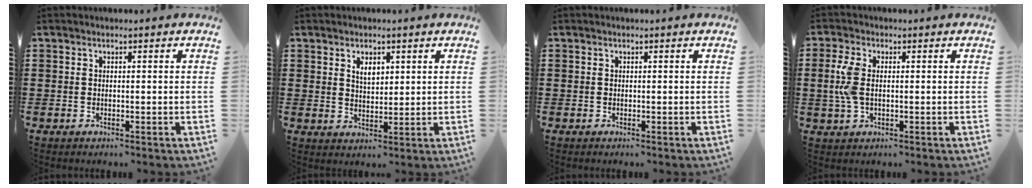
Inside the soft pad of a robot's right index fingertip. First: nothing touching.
{"total": 2.6, "force": [1.5, 1.4, 1.5], "torque": [-0.028, 0.001, 0.026]}
{"total": 0.0}
{"total": 5.1, "force": [0.2, 2.5, 4.4], "torque": [-0.122, -0.005, -0.008]}